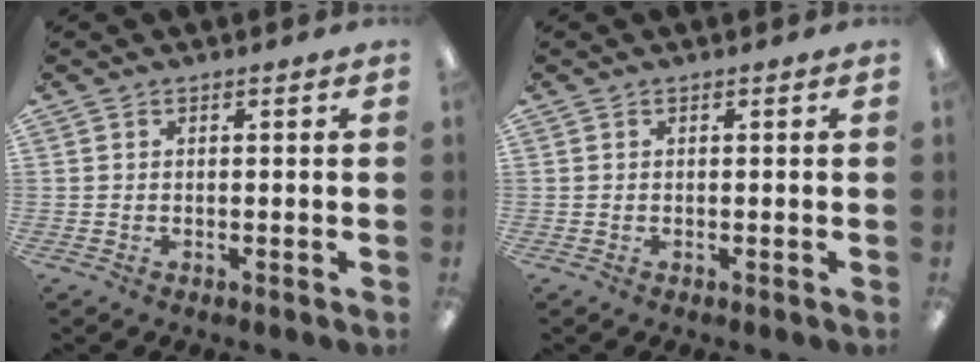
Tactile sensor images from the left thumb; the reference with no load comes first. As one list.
[{"total": 0.0}]